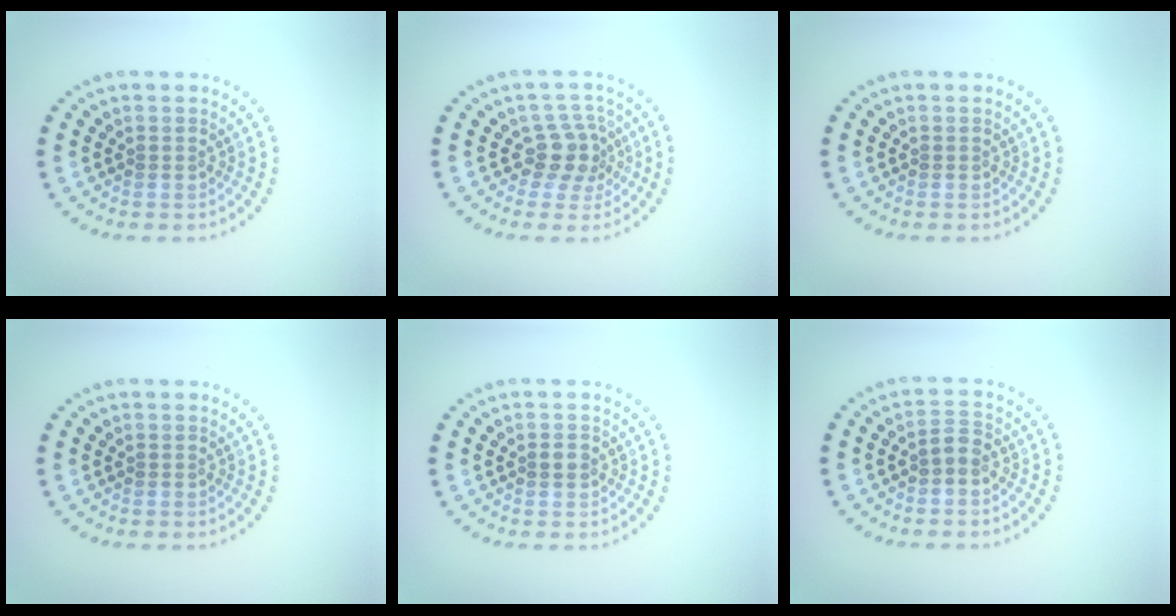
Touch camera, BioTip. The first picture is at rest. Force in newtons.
{"total": 2.9, "press": 2.2, "slide": 1.9}
{"total": 0.0}
{"total": 0.0}
{"total": 1.2, "press": 1.2, "slide": 0.1}
{"total": 1.6, "press": 1.4, "slide": 0.6}